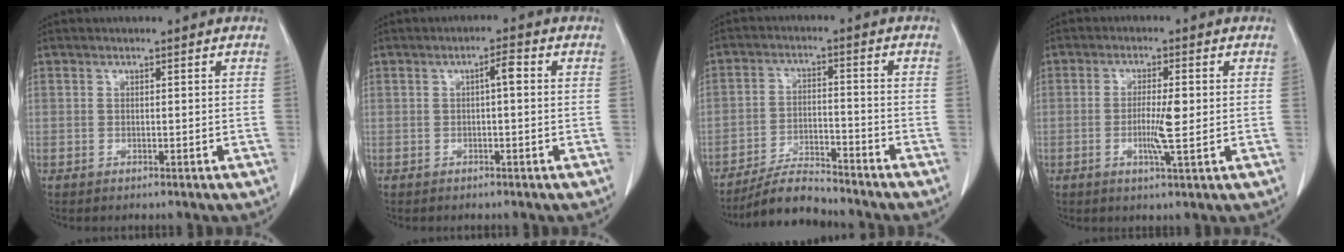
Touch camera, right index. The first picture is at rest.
{"total": 2.3, "force": [0.3, 0.3, 2.2], "torque": [-0.037, 0.005, 0.005]}
{"total": 6.7, "force": [-6.5, 0.8, 1.5], "torque": [-0.029, -0.009, -0.115]}
{"total": 4.9, "force": [-0.5, 0.3, 4.9], "torque": [-0.091, -0.007, -0.009]}